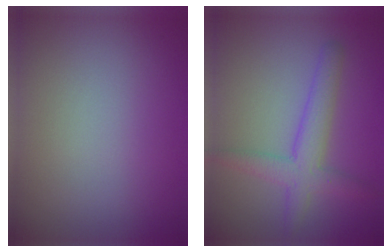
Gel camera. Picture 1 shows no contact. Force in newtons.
{"total": 3.6, "press": 3.6, "slide": 0.1}